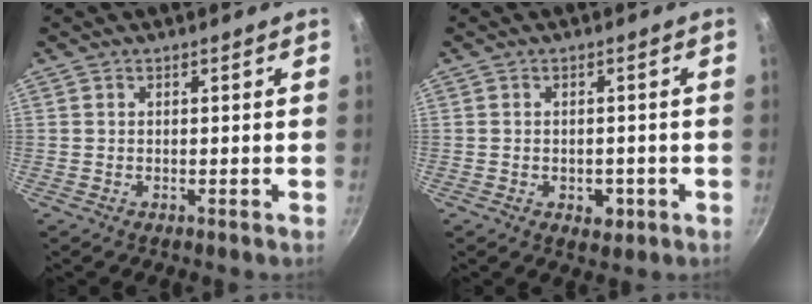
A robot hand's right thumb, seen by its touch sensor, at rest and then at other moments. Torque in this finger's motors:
{"motor_torque": [-0.24, 0.20, -0.44, 0.30, -0.03]}